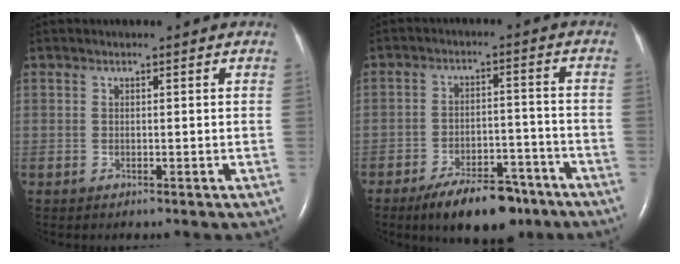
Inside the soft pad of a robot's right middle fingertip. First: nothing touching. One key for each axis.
{"total": 11.1, "fx": -8.1, "fy": 4.2, "fz": 6.3, "tx": -0.093, "ty": 0.002, "tz": -0.128}